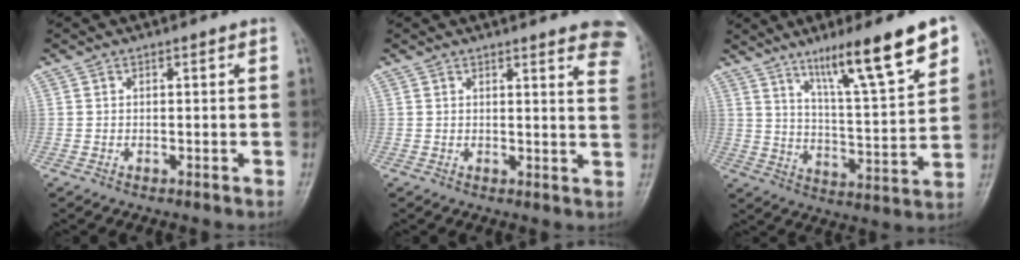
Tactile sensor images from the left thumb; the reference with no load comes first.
{"total": 11.8, "force": [9.1, 2.6, 7.1], "torque": [-0.049, -0.035, 0.082]}
{"total": 17.9, "force": [10.7, 2.7, 14.0], "torque": [-0.204, -0.048, 0.177]}